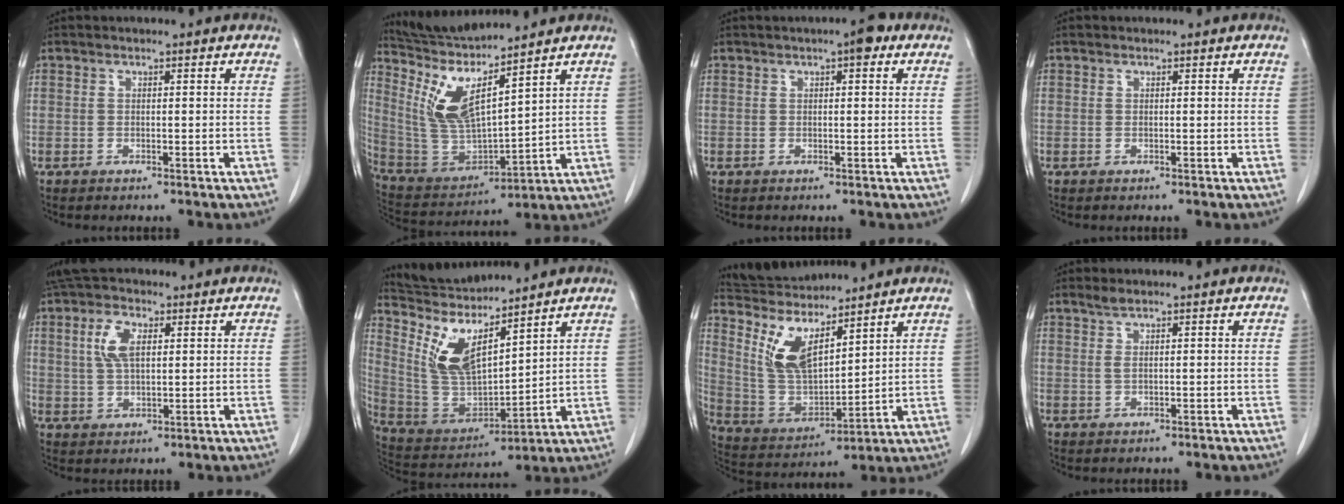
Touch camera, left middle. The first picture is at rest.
{"total": 11.7, "force": [9.1, 0.1, 7.4], "torque": [-0.159, -0.018, 0.191]}
{"total": 3.1, "force": [1.6, 0.6, 2.6], "torque": [-0.039, 0.007, 0.019]}
{"total": 0.0}
{"total": 6.5, "force": [2.6, 2.9, 5.2], "torque": [-0.114, 0.010, 0.054]}
{"total": 12.5, "force": [9.8, 2.2, 7.4], "torque": [-0.156, -0.014, 0.206]}
{"total": 12.9, "force": [9.9, 3.6, 7.5], "torque": [-0.159, -0.005, 0.204]}
{"total": 1.5, "force": [1.2, 0.1, 1.0], "torque": [-0.029, 0.005, 0.027]}